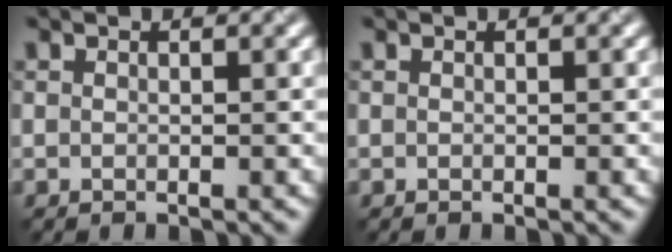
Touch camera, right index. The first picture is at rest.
{"total": 0.0}